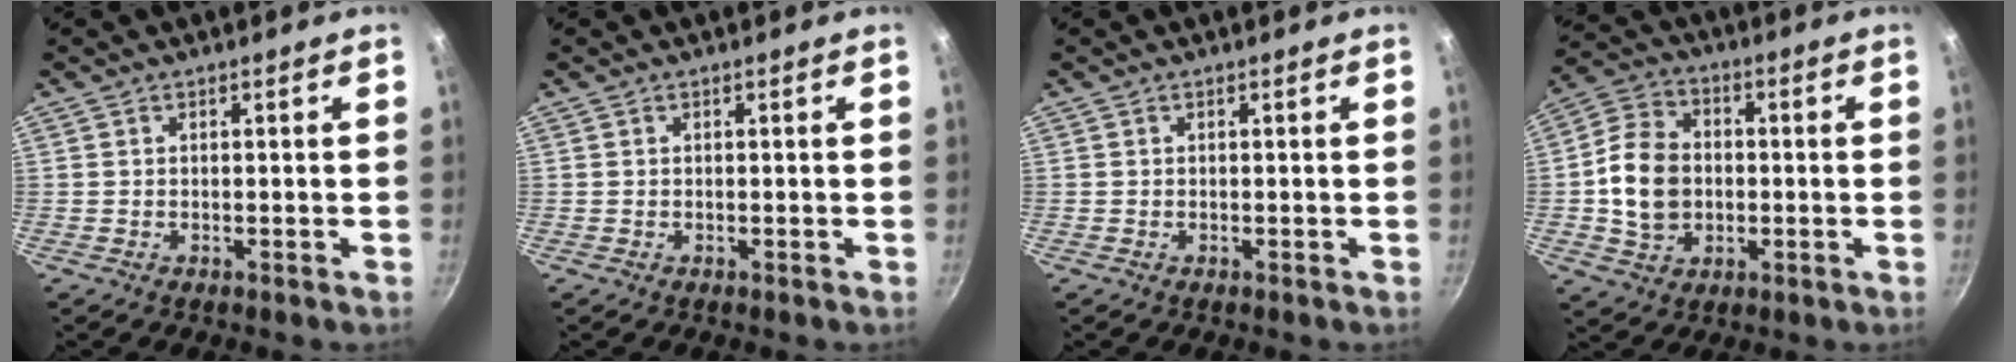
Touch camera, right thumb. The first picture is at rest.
{"total": 0.0}
{"total": 0.0}
{"total": 12.2, "force": [-0.6, 9.5, 7.6], "torque": [-0.118, 0.017, -0.018]}